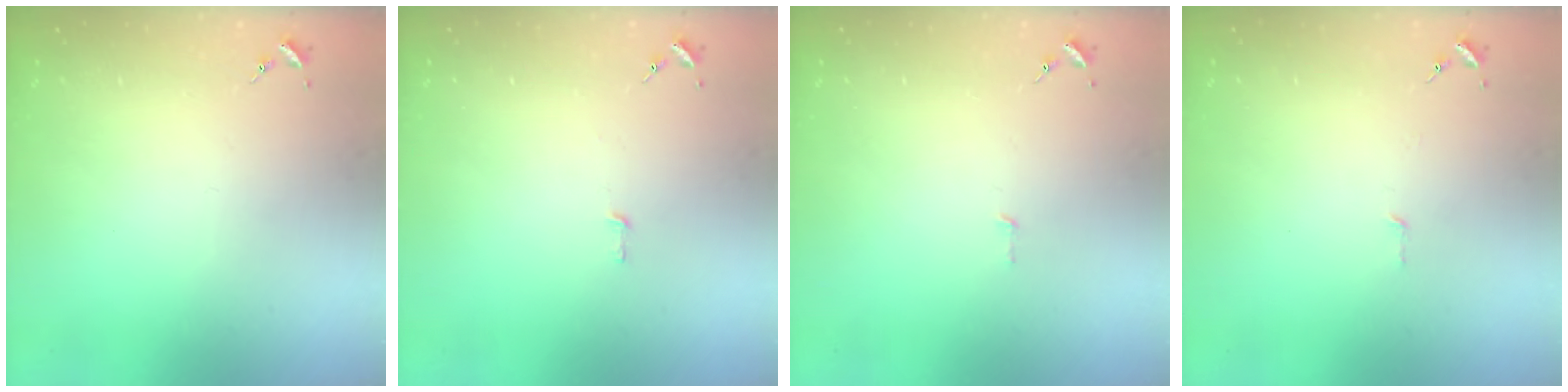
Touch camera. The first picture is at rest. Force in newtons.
{"total": 3.0, "press": 3.0, "slide": 0.2}
{"total": 2.9, "press": 2.9, "slide": 0.2}
{"total": 2.8, "press": 2.8, "slide": 0.2}